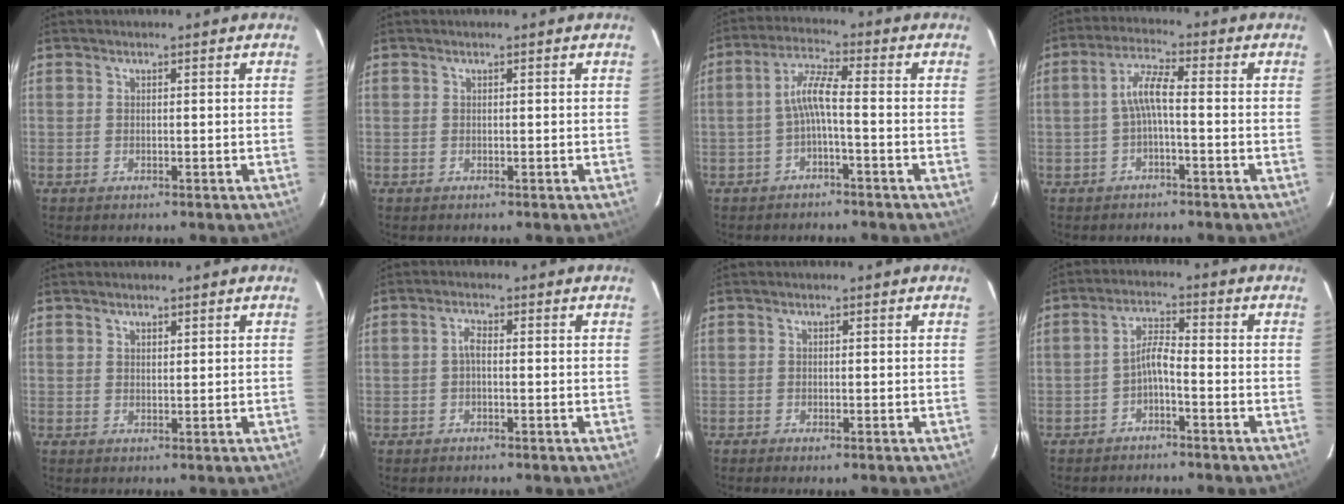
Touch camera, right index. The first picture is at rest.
{"total": 0.0}
{"total": 4.9, "force": [-1.8, 0.5, 4.5], "torque": [-0.104, 0.014, -0.032]}
{"total": 4.7, "force": [-1.3, 0.7, 4.4], "torque": [-0.098, 0.013, -0.025]}
{"total": 1.3, "force": [1.0, 0.6, 0.4], "torque": [-0.004, 0.002, 0.017]}
{"total": 1.7, "force": [-0.3, 0.7, 1.5], "torque": [-0.031, 0.008, -0.008]}
{"total": 0.7, "force": [-0.5, 0.1, 0.5], "torque": [-0.010, -0.001, -0.009]}
{"total": 3.5, "force": [-2.2, 0.6, 2.6], "torque": [-0.061, 0.014, -0.040]}